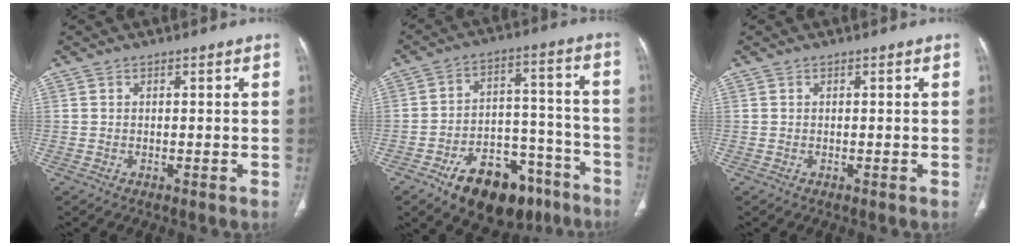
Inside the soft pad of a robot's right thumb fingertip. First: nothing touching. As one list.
[{"total": 18.9, "force": [-12.0, 10.2, 10.4], "torque": [-0.119, 0.089, -0.178]}, {"total": 0.0}]